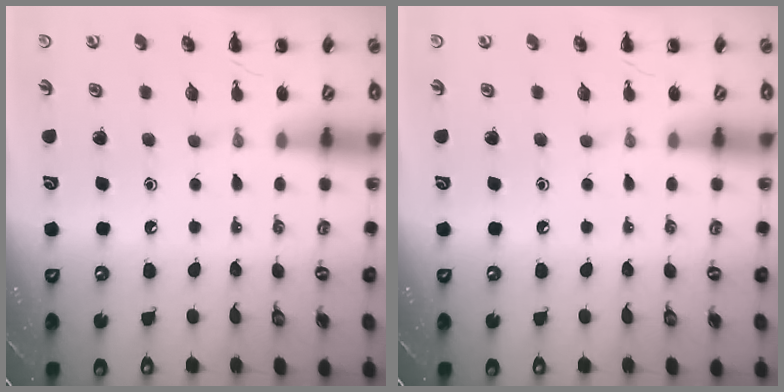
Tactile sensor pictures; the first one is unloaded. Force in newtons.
{"total": 0.0}